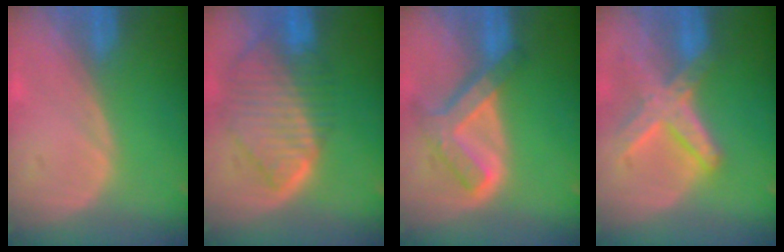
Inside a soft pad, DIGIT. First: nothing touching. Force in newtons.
{"total": 10.1, "press": 8.7, "slide": 5.1}
{"total": 7.6, "press": 6.5, "slide": 4.0}
{"total": 8.2, "press": 7.1, "slide": 4.1}